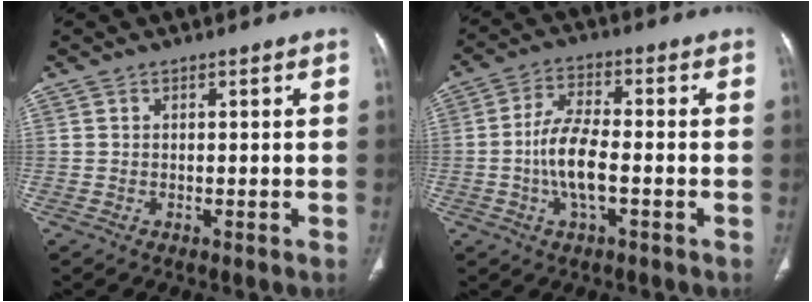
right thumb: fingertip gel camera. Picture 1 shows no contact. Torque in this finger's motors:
{"motor_torque": [3.34, 1.67, 1.34, -1.33, 0.43]}